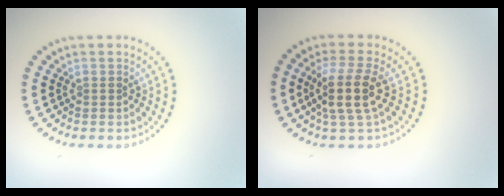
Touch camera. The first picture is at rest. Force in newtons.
{"total": 4.0, "press": 3.3, "slide": 2.2}